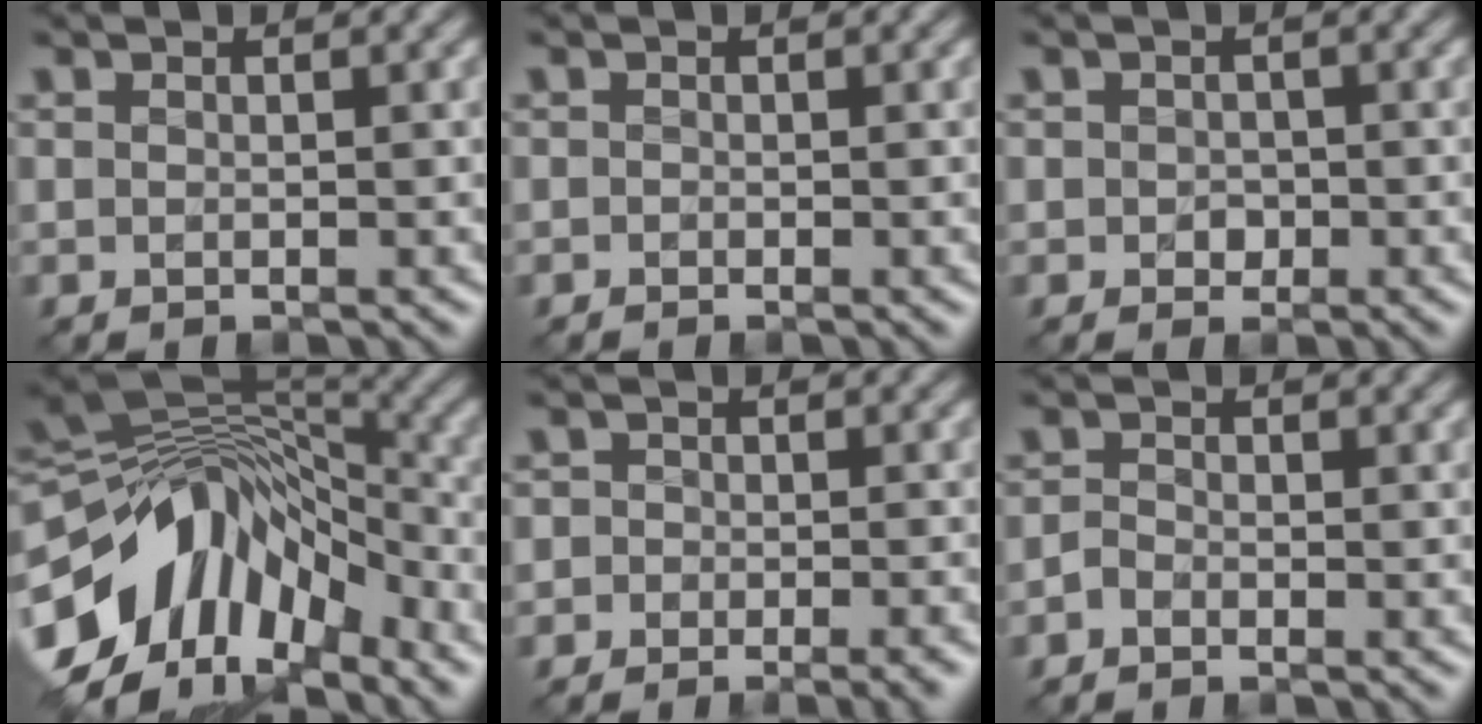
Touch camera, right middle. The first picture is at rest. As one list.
[{"total": 0.0}, {"total": 1.2, "force": [-0.2, 1.0, 0.6], "torque": [-0.008, -0.005, -0.007]}, {"total": 14.0, "force": [-4.2, 8.8, 10.0], "torque": [-0.182, 0.006, -0.071]}, {"total": 3.9, "force": [-2.7, 2.3, 1.6], "torque": [0.009, 0.009, -0.040]}, {"total": 0.9, "force": [-0.7, 0.5, 0.4], "torque": [-0.007, 0.001, -0.018]}]